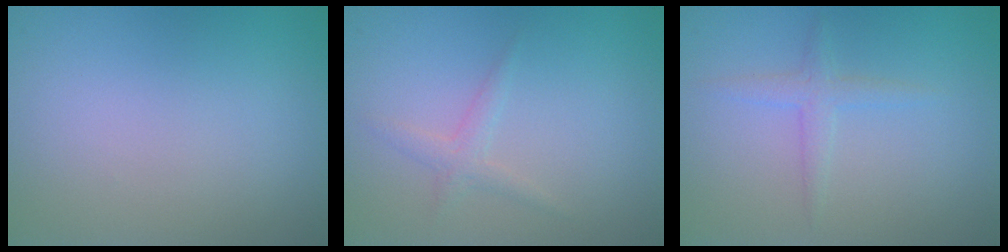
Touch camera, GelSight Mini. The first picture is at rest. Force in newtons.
{"total": 1.4, "press": 1.4, "slide": 0.0}
{"total": 1.5, "press": 1.5, "slide": 0.0}